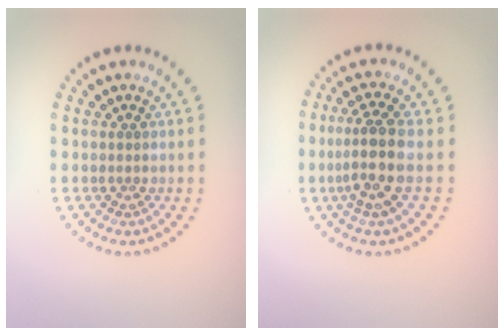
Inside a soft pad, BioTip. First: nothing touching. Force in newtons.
{"total": 3.8, "press": 3.1, "slide": 2.2}